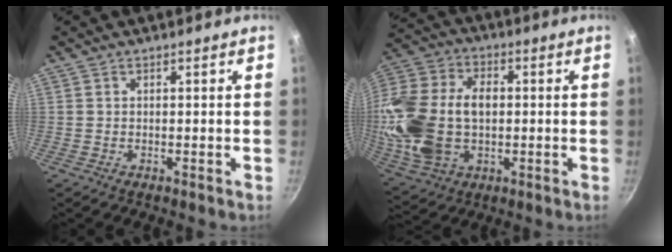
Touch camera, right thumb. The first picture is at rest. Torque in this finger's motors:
{"motor_torque": [1.53, 3.48, 1.48, -0.83, 0.30]}